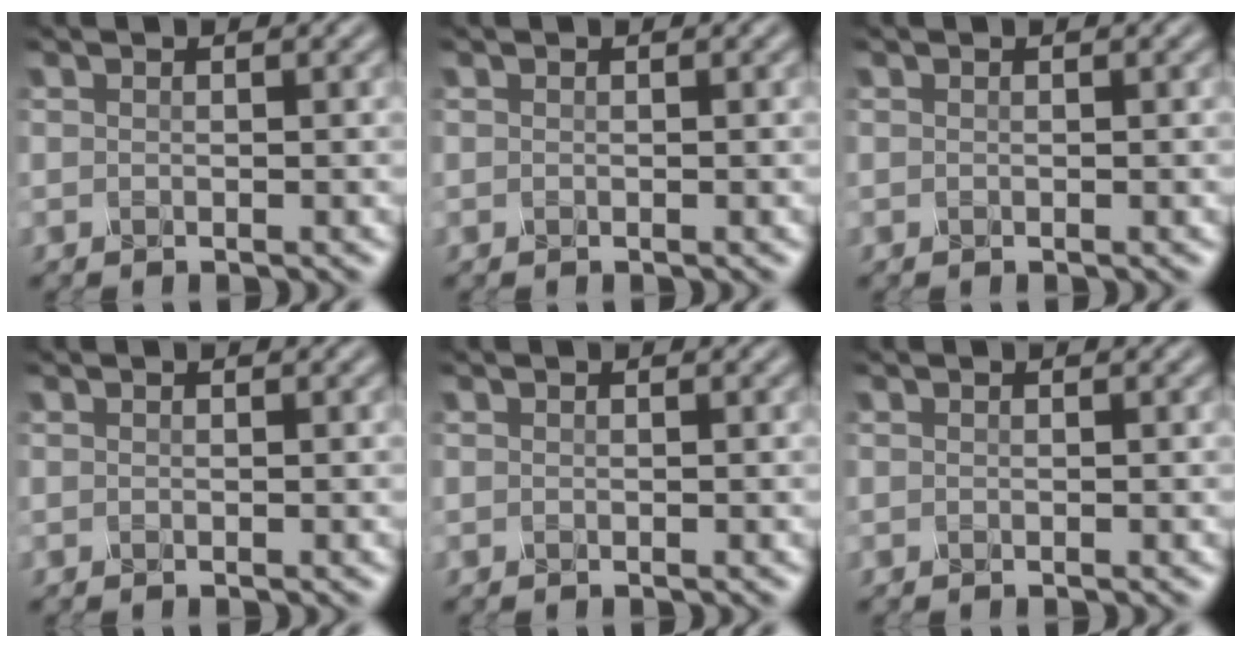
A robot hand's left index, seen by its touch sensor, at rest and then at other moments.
{"total": 0.0}
{"total": 0.0}
{"total": 0.0}
{"total": 0.0}
{"total": 0.0}